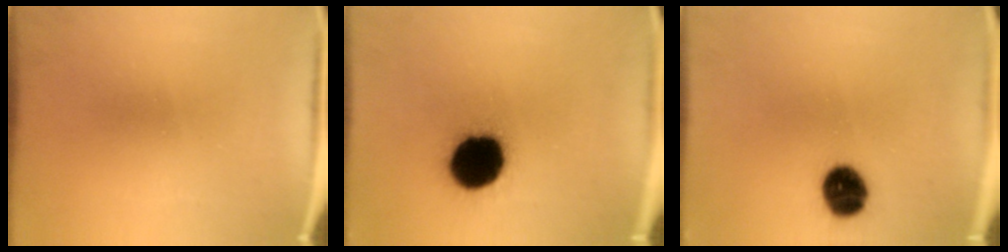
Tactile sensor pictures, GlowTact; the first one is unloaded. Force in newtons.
{"total": 19.9}
{"total": 8.9}